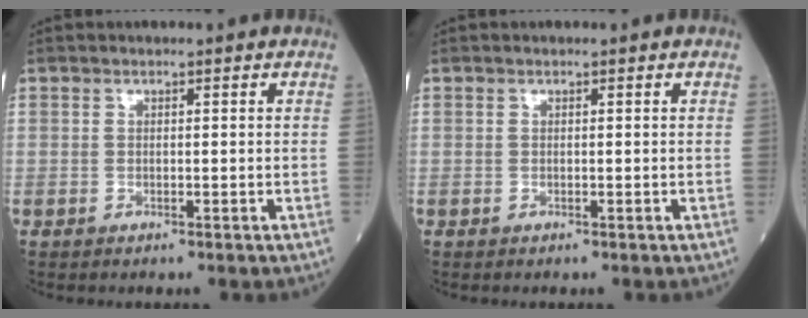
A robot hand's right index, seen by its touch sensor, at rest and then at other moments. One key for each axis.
{"total": 0.0}